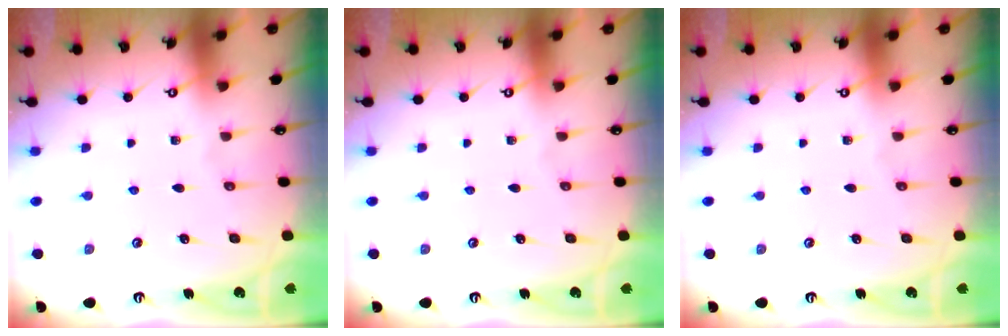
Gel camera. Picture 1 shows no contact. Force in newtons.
{"total": 0.0}
{"total": 0.0}